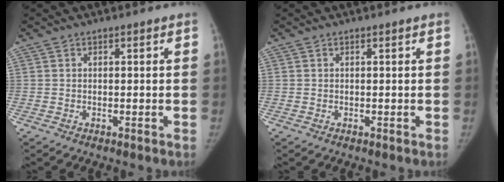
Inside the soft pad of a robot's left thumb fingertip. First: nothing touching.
{"total": 0.0}